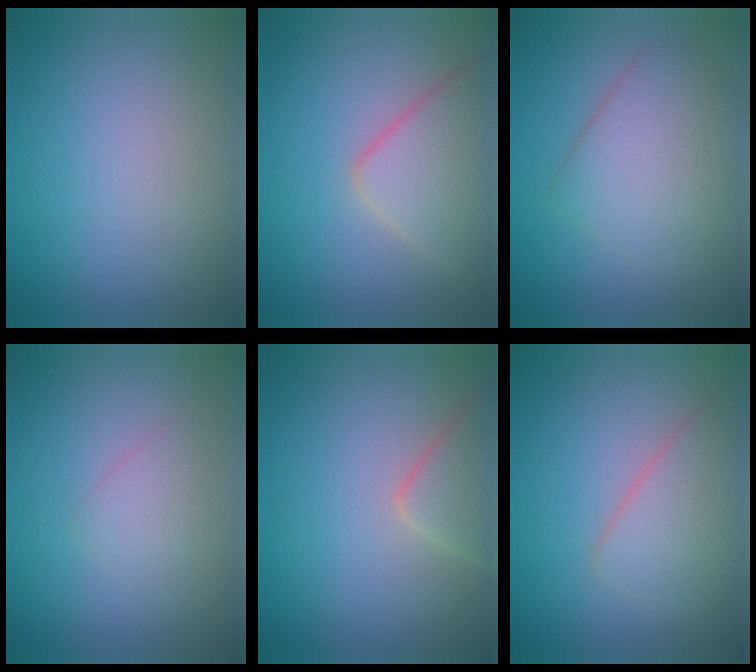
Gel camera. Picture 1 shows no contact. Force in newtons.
{"total": 4.4, "press": 4.4, "slide": 0.2}
{"total": 4.6, "press": 4.6, "slide": 0.1}
{"total": 1.4, "press": 1.4, "slide": 0.0}
{"total": 2.7, "press": 2.7, "slide": 0.1}
{"total": 3.5, "press": 3.5, "slide": 0.1}